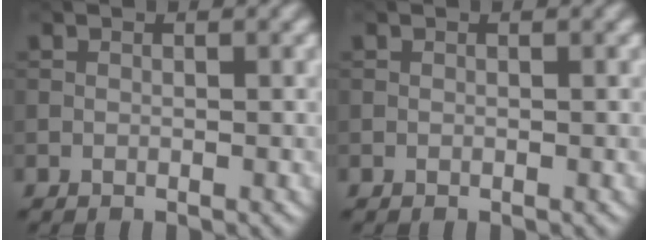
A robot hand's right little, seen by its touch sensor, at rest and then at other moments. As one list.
[{"total": 0.0}]